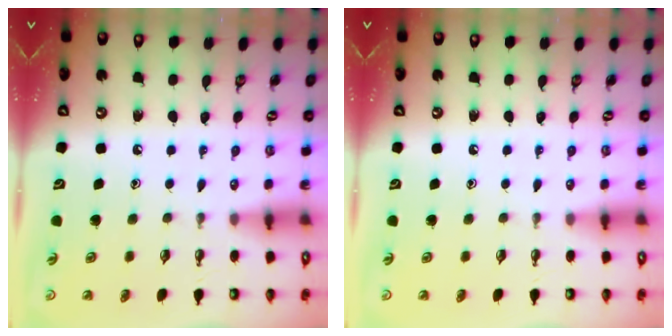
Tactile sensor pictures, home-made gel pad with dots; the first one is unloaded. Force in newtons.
{"total": 0.0}